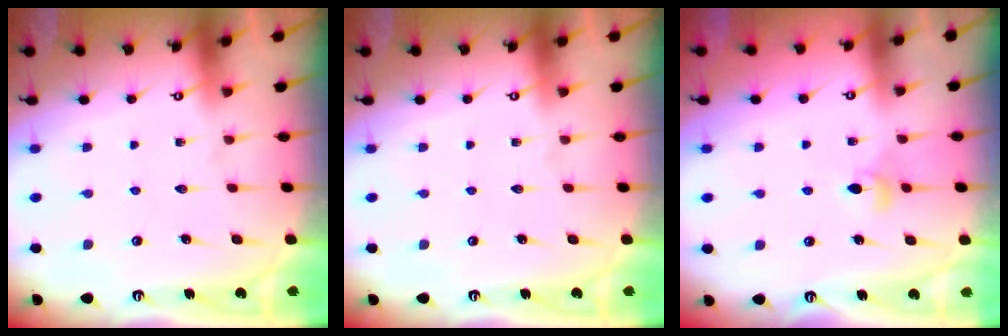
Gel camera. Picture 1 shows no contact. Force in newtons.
{"total": 0.0}
{"total": 3.9, "press": 3.8, "slide": 0.9}